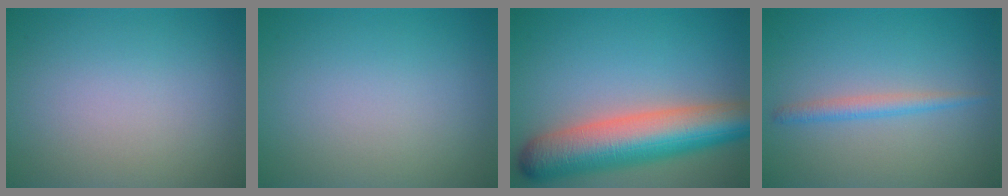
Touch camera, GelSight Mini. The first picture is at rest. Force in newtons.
{"total": 0.0}
{"total": 9.9, "press": 9.9, "slide": 0.4}
{"total": 1.7, "press": 1.7, "slide": 0.1}